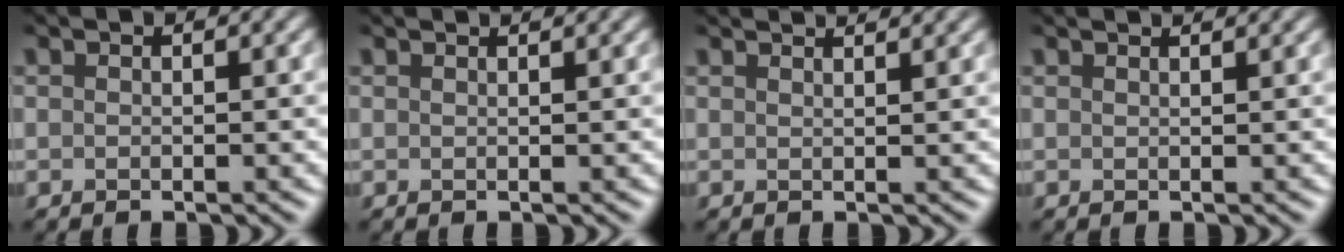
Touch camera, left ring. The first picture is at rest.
{"total": 1.7, "force": [1.5, 0.5, 0.7], "torque": [-0.006, 0.002, 0.005]}
{"total": 3.4, "force": [2.8, 1.1, 1.6], "torque": [0.000, 0.017, 0.005]}
{"total": 2.4, "force": [2.0, 0.8, 1.1], "torque": [0.000, 0.006, 0.001]}